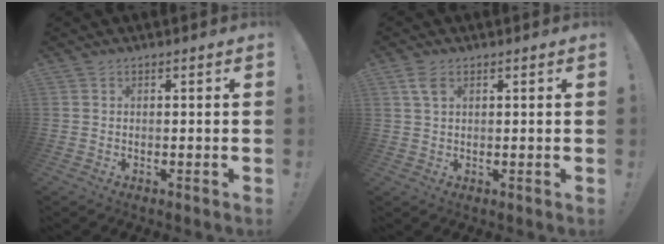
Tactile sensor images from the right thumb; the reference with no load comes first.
{"total": 3.8, "force": [1.7, 1.9, 2.8], "torque": [-0.054, 0.001, 0.032]}